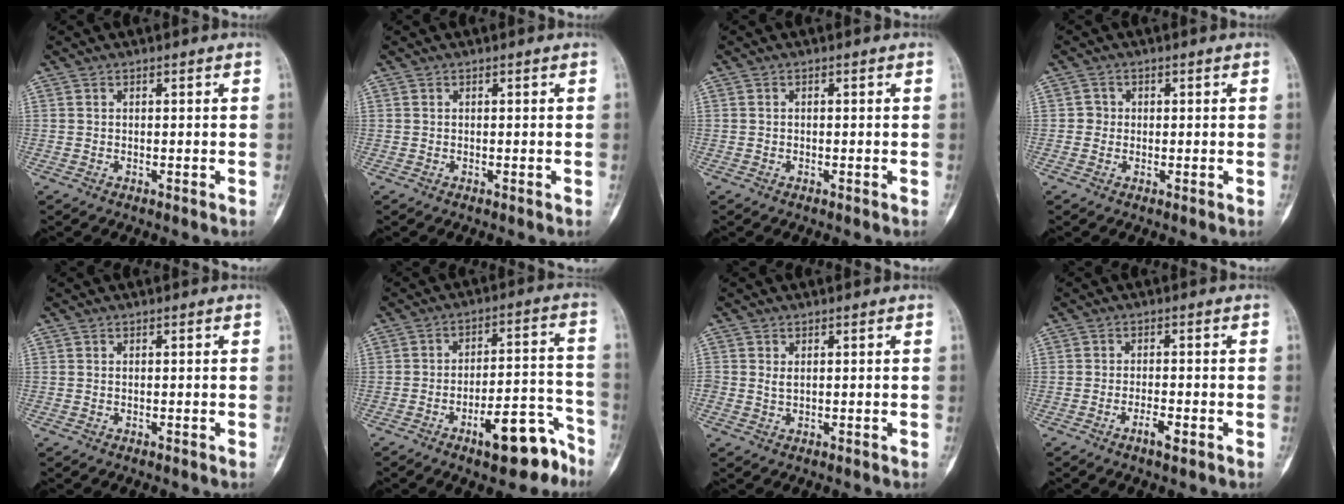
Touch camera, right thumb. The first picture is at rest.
{"total": 0.0}
{"total": 0.0}
{"total": 1.7, "force": [0.0, 1.6, 0.3], "torque": [0.007, 0.006, -0.004]}
{"total": 0.0}
{"total": 12.2, "force": [-7.8, 4.3, 8.4], "torque": [-0.094, 0.077, -0.117]}
{"total": 1.4, "force": [0.4, 0.9, 1.0], "torque": [-0.014, -0.003, 0.011]}
{"total": 2.7, "force": [-1.5, 0.6, 2.2], "torque": [-0.042, 0.005, -0.029]}